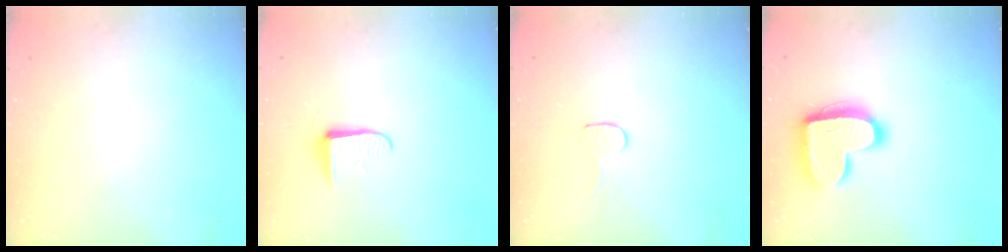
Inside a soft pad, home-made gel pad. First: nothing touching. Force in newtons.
{"total": 5.9, "press": 5.8, "slide": 0.8}
{"total": 2.7, "press": 2.7, "slide": 0.2}
{"total": 17.3, "press": 17.3, "slide": 1.1}